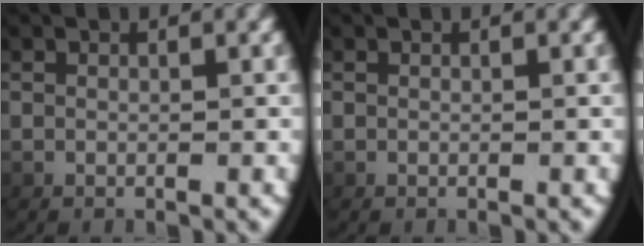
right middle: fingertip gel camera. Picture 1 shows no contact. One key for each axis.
{"total": 0.0}